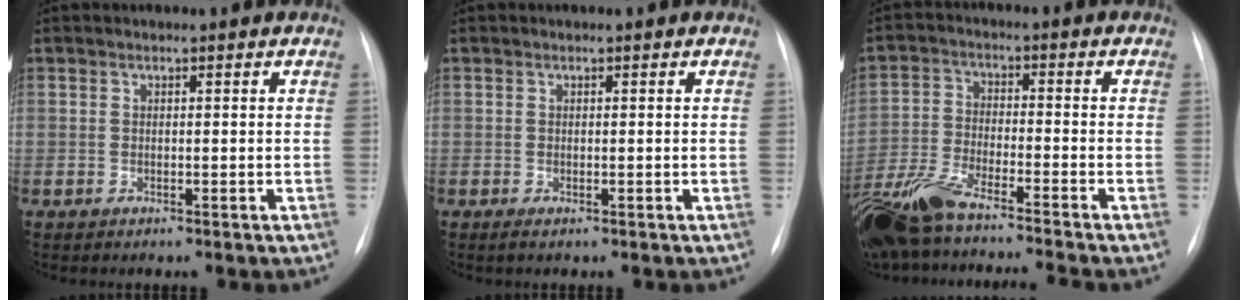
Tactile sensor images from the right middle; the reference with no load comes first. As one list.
[{"total": 0.5, "force": [-0.2, 0.2, 0.5], "torque": [-0.007, -0.004, 0.001]}, {"total": 14.5, "force": [-12.3, 0.7, 7.8], "torque": [-0.162, -0.023, -0.221]}]